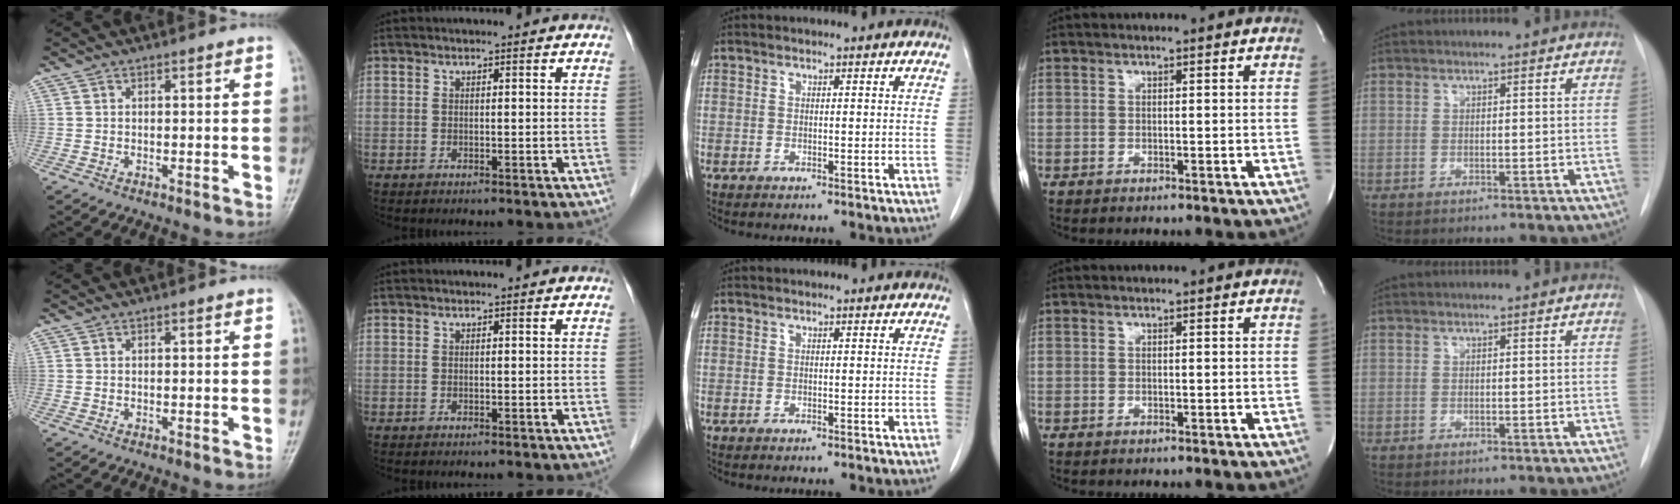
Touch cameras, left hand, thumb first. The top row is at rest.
{}